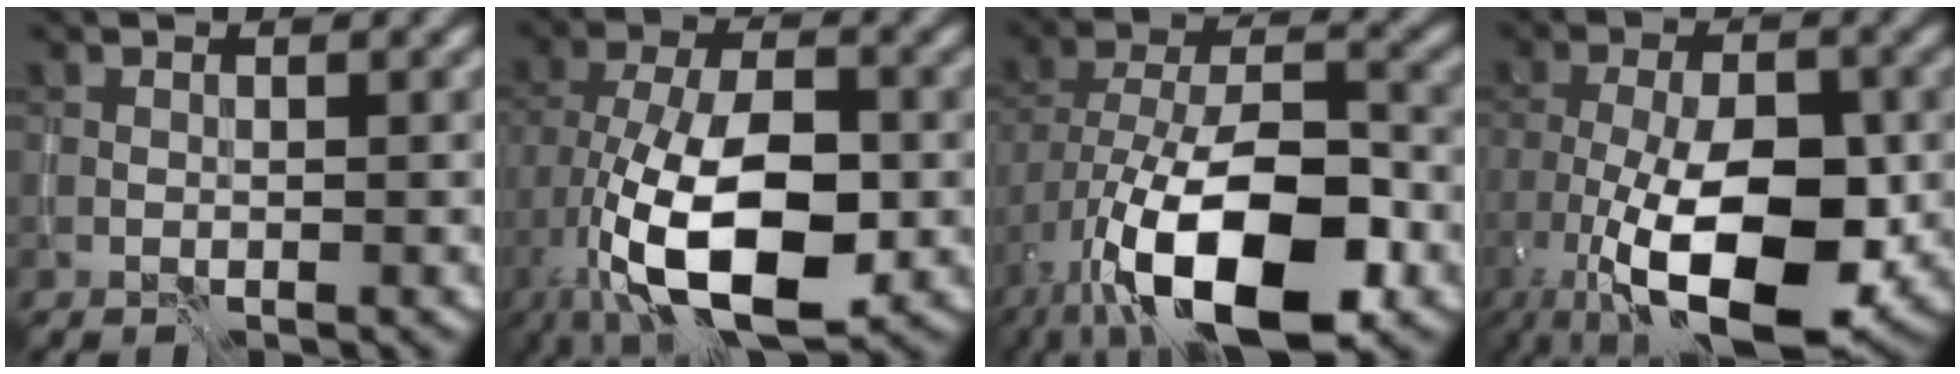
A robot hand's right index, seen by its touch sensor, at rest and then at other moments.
{"total": 13.0, "force": [-4.4, 5.8, 10.8], "torque": [-0.198, -0.003, -0.079]}
{"total": 14.7, "force": [-6.8, 6.6, 11.2], "torque": [-0.197, -0.015, -0.123]}
{"total": 12.2, "force": [-3.8, 5.0, 10.5], "torque": [-0.174, -0.009, -0.065]}